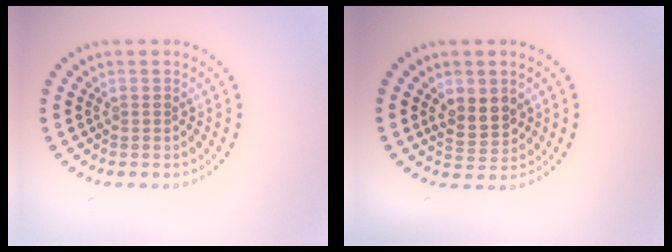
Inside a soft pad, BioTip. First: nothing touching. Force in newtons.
{"total": 3.1, "press": 3.0, "slide": 0.9}